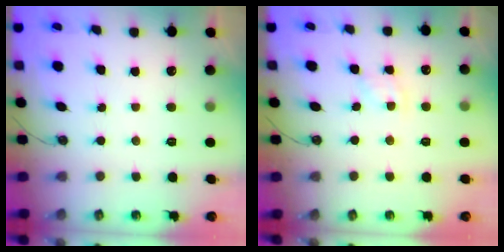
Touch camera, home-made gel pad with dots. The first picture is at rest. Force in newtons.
{"total": 3.9, "press": 3.9, "slide": 0.5}